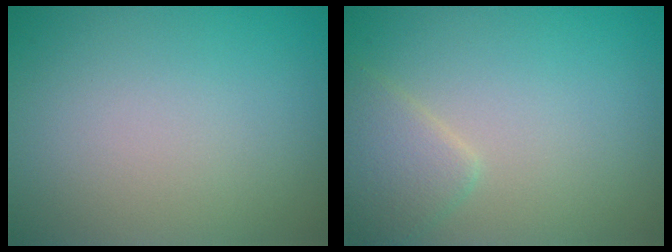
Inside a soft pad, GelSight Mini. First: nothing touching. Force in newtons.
{"total": 2.7, "press": 2.7, "slide": 0.1}